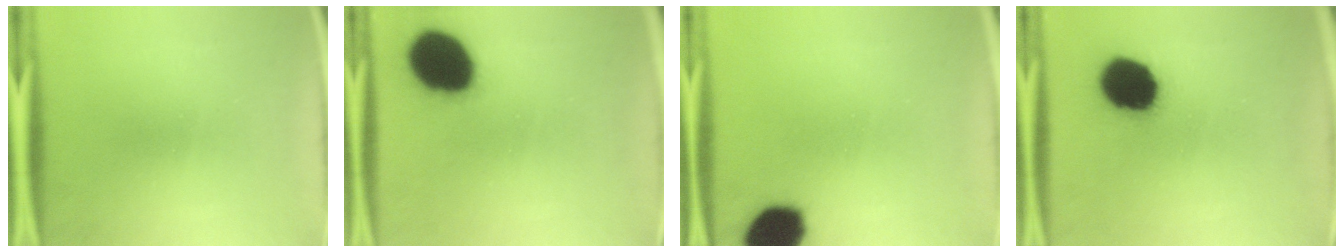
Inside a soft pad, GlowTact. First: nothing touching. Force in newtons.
{"total": 19.6}
{"total": 13.2}
{"total": 15.0}